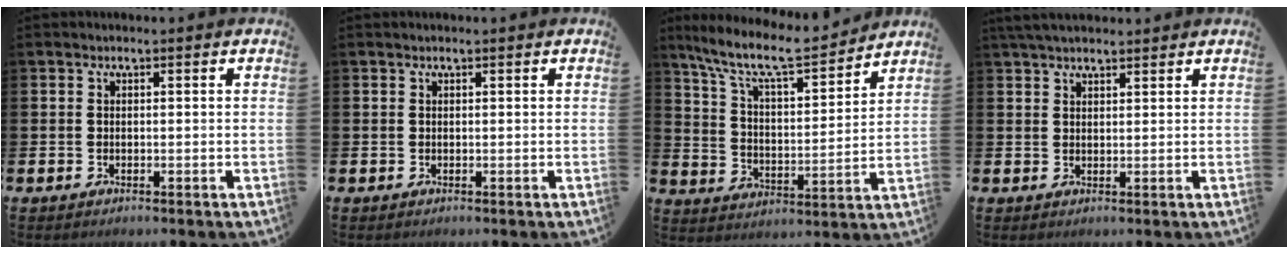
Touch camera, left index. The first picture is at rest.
{"total": 0.0}
{"total": 10.2, "force": [8.9, 2.1, 4.5], "torque": [-0.117, -0.056, 0.151]}
{"total": 3.4, "force": [3.0, 1.0, 1.2], "torque": [-0.024, -0.007, 0.055]}